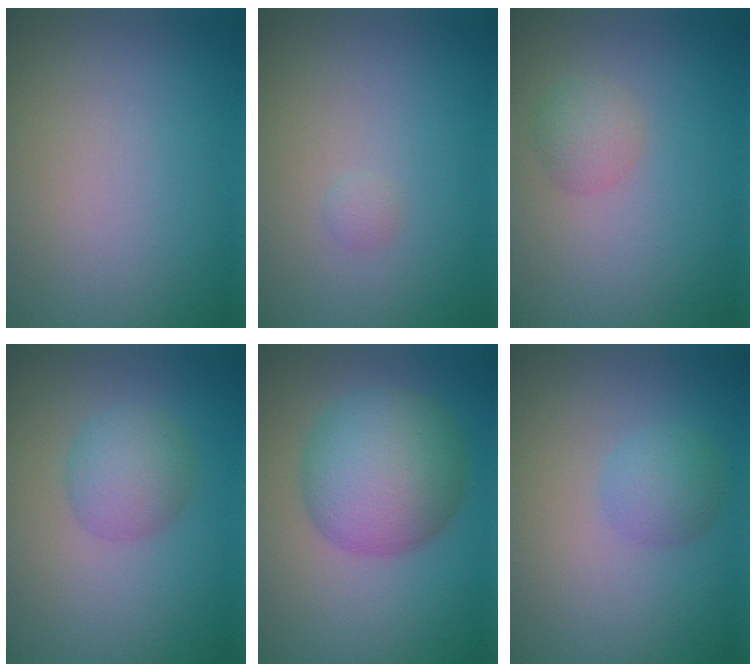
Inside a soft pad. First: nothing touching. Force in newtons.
{"total": 0.5, "press": 0.5, "slide": 0.0}
{"total": 1.8, "press": 1.8, "slide": 0.0}
{"total": 3.1, "press": 3.1, "slide": 0.1}
{"total": 8.1, "press": 8.1, "slide": 0.3}
{"total": 2.3, "press": 2.3, "slide": 0.1}